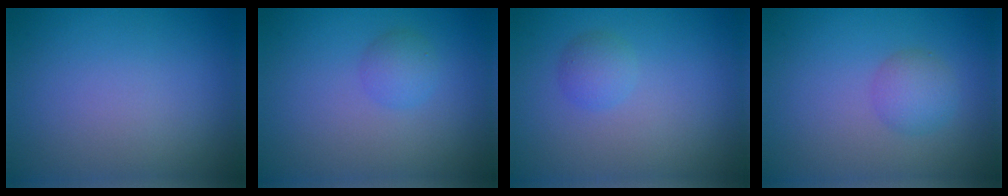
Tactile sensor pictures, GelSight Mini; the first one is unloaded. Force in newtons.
{"total": 1.7, "press": 1.7, "slide": 0.1}
{"total": 1.5, "press": 1.5, "slide": 0.0}
{"total": 2.2, "press": 2.2, "slide": 0.1}